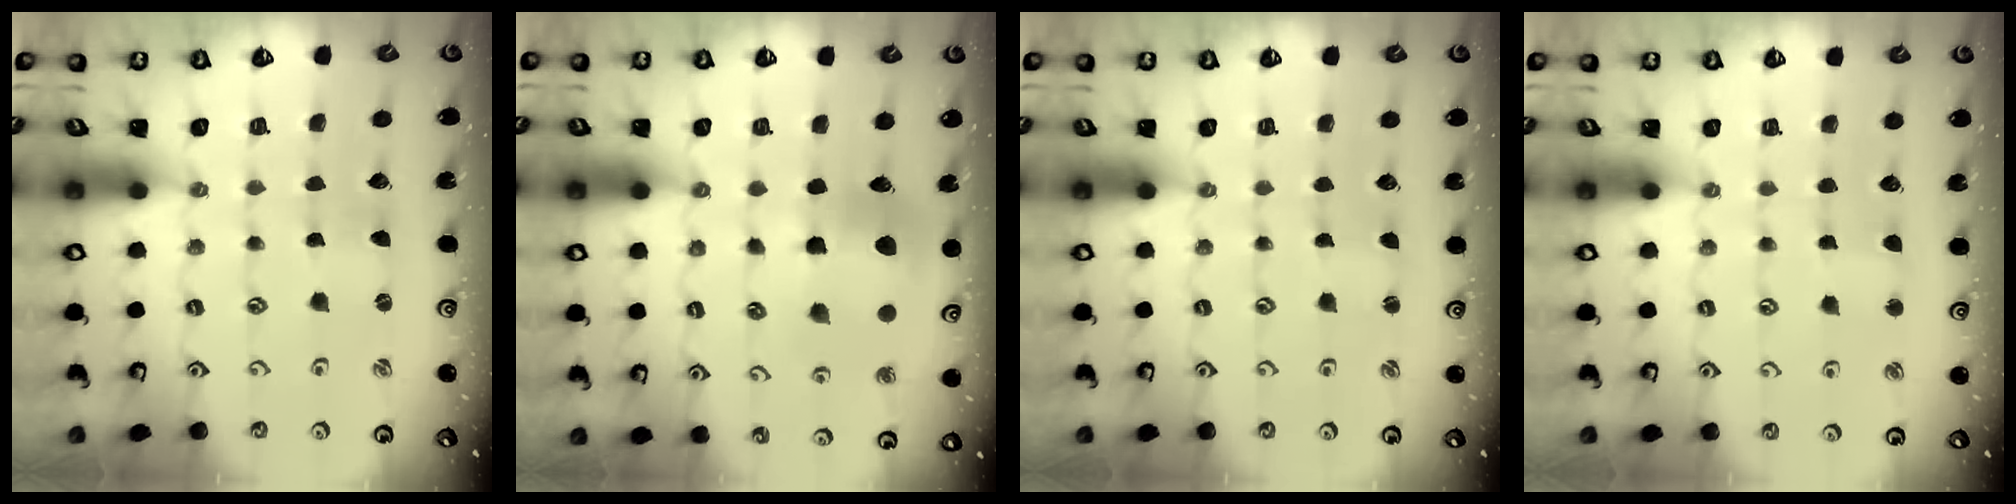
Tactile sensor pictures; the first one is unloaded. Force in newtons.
{"total": 10.5, "press": 10.4, "slide": 1.2}
{"total": 0.0}
{"total": 2.3, "press": 2.3, "slide": 0.2}